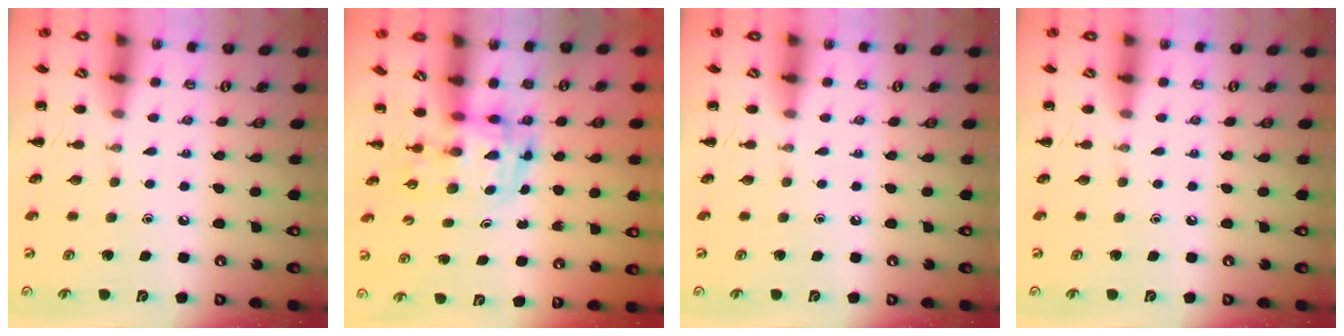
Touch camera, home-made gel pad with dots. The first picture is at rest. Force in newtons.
{"total": 3.6, "press": 3.5, "slide": 0.6}
{"total": 0.0}
{"total": 0.0}